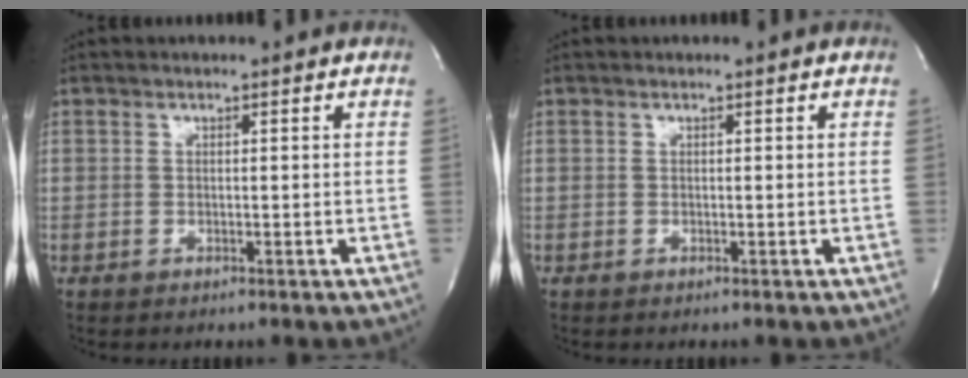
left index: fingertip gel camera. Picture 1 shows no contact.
{"total": 0.0}